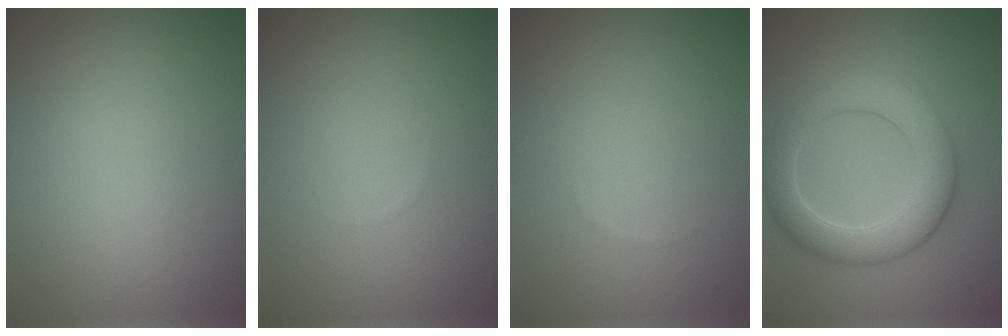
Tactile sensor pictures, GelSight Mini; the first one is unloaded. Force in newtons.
{"total": 0.0}
{"total": 0.0}
{"total": 5.9, "press": 5.9, "slide": 0.1}